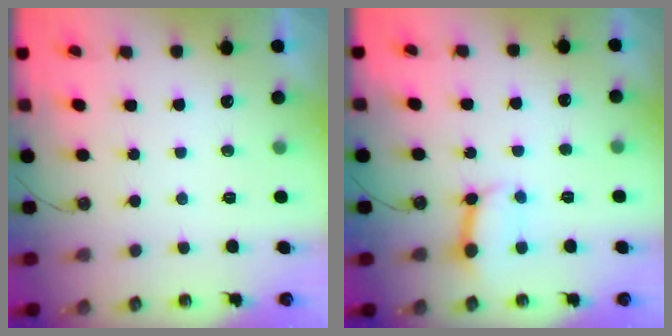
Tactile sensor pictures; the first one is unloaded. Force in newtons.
{"total": 9.6, "press": 9.6, "slide": 0.8}